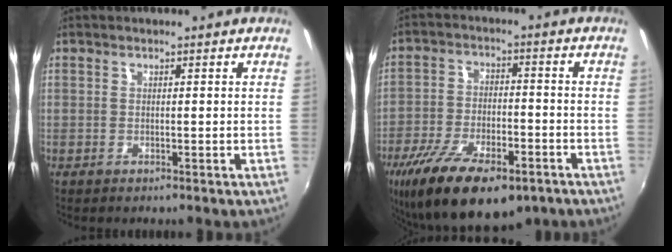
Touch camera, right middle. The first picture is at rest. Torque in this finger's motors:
{"motor_torque": [1.50, -0.64, 0.39, 0.21]}